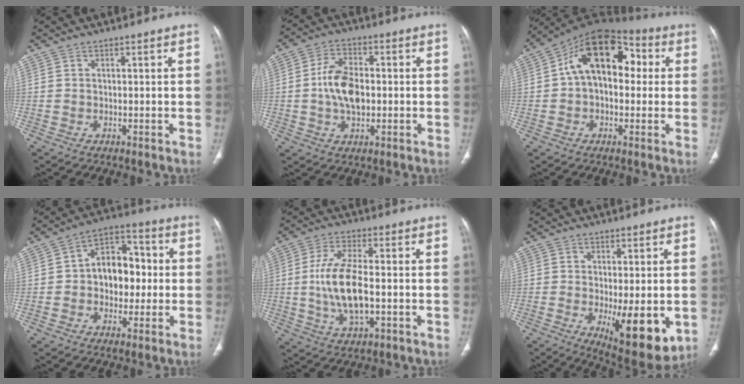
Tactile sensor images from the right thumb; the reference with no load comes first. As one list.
[{"total": 9.1, "force": [-0.4, 5.5, 7.2], "torque": [-0.121, 0.010, -0.009]}, {"total": 15.8, "force": [2.5, 10.1, 11.9], "torque": [-0.149, 0.045, 0.029]}, {"total": 11.7, "force": [0.0, 8.3, 8.2], "torque": [-0.077, 0.034, -0.009]}, {"total": 11.0, "force": [-1.0, 4.6, 9.9], "torque": [-0.203, 0.004, -0.017]}, {"total": 12.9, "force": [-3.0, 4.8, 11.6], "torque": [-0.155, -0.026, -0.030]}]